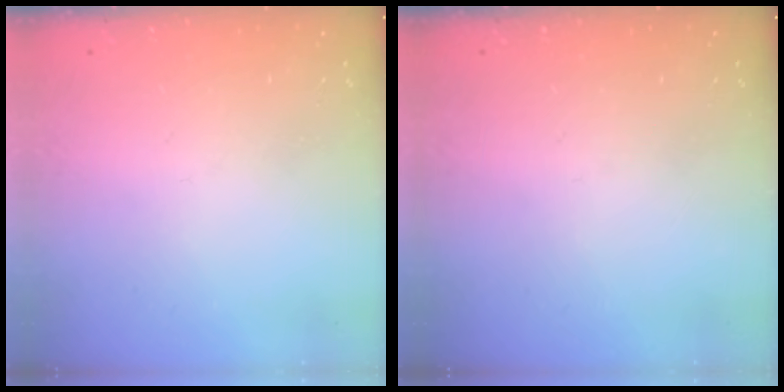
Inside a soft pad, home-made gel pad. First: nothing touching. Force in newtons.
{"total": 0.0}